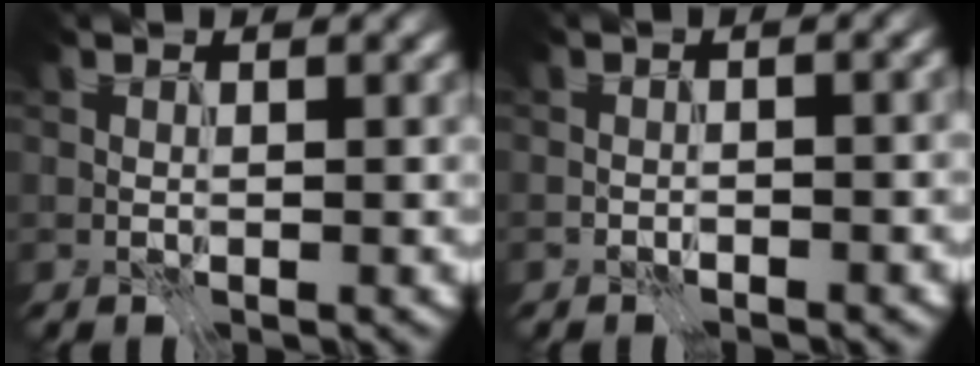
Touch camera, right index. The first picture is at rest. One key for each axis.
{"total": 1.7, "fx": -0.3, "fy": 0.6, "fz": 1.6, "tx": -0.004, "ty": 0.007, "tz": -0.012}